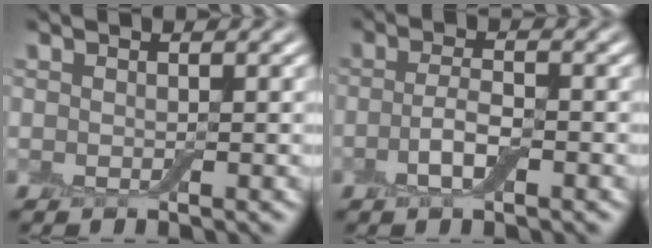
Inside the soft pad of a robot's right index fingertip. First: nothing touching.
{"total": 2.7, "force": [-1.0, 0.9, 2.3], "torque": [-0.051, 0.001, -0.024]}